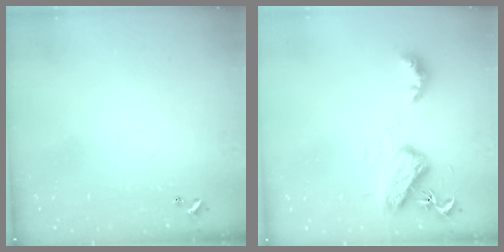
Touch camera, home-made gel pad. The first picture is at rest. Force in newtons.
{"total": 6.9, "press": 6.9, "slide": 0.1}